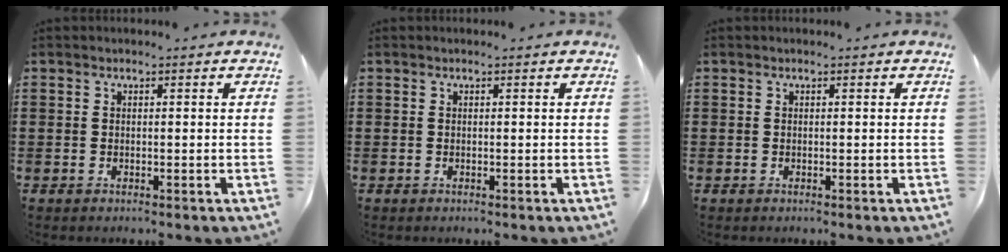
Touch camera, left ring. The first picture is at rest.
{"total": 0.0}
{"total": 0.0}